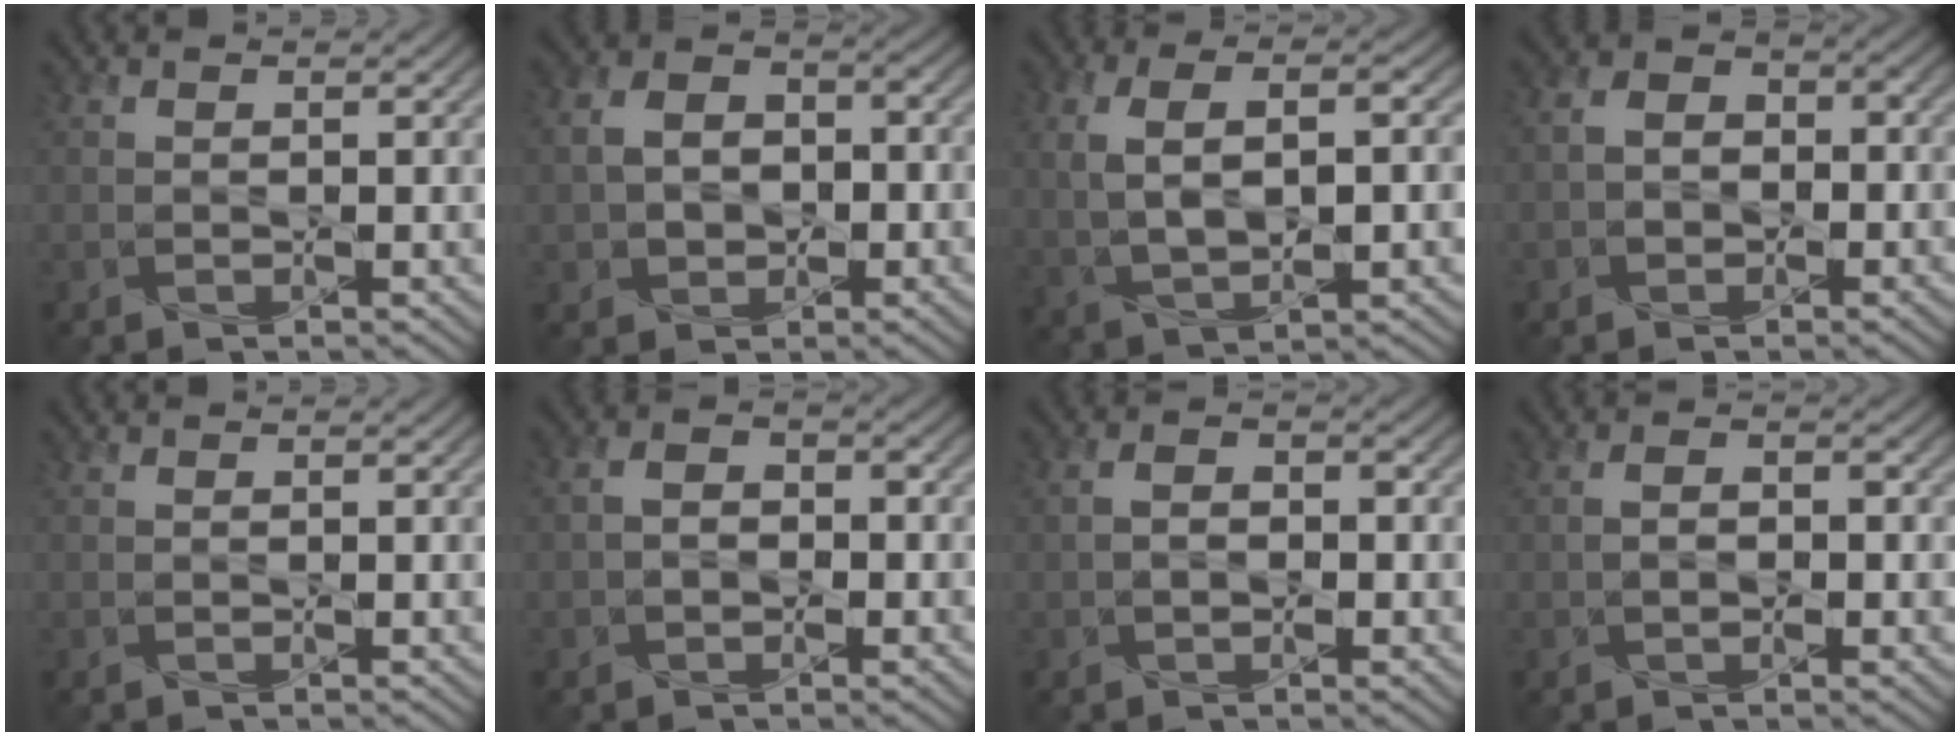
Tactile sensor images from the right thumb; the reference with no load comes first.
{"total": 7.3, "force": [-1.0, 5.7, 4.5], "torque": [-0.095, -0.006, -0.021]}
{"total": 8.9, "force": [0.5, 4.5, 7.7], "torque": [-0.167, 0.006, 0.017]}
{"total": 4.5, "force": [-1.2, 3.6, 2.5], "torque": [-0.043, -0.001, -0.028]}
{"total": 0.0}
{"total": 3.8, "force": [-0.5, 2.8, 2.4], "torque": [-0.036, 0.005, -0.023]}
{"total": 3.9, "force": [-0.1, 2.7, 2.8], "torque": [-0.025, -0.001, -0.017]}
{"total": 3.1, "force": [-0.3, 2.0, 2.4], "torque": [-0.017, -0.006, -0.009]}